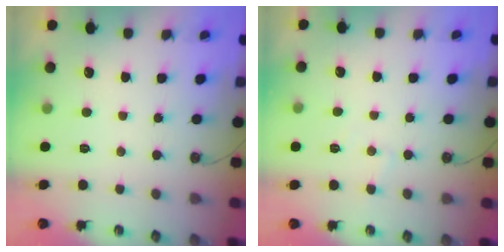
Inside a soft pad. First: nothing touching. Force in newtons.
{"total": 3.5, "press": 3.5, "slide": 0.5}